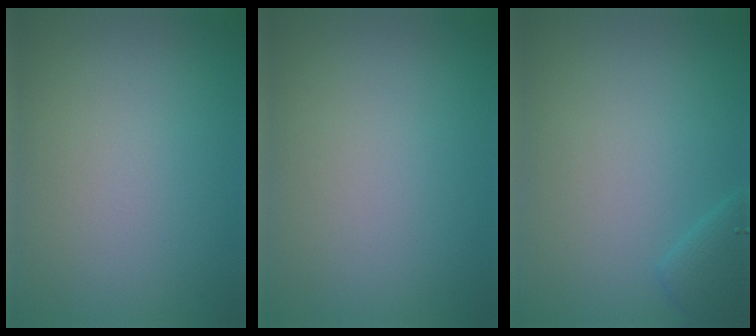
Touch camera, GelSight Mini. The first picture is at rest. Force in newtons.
{"total": 0.0}
{"total": 1.8, "press": 1.8, "slide": 0.1}